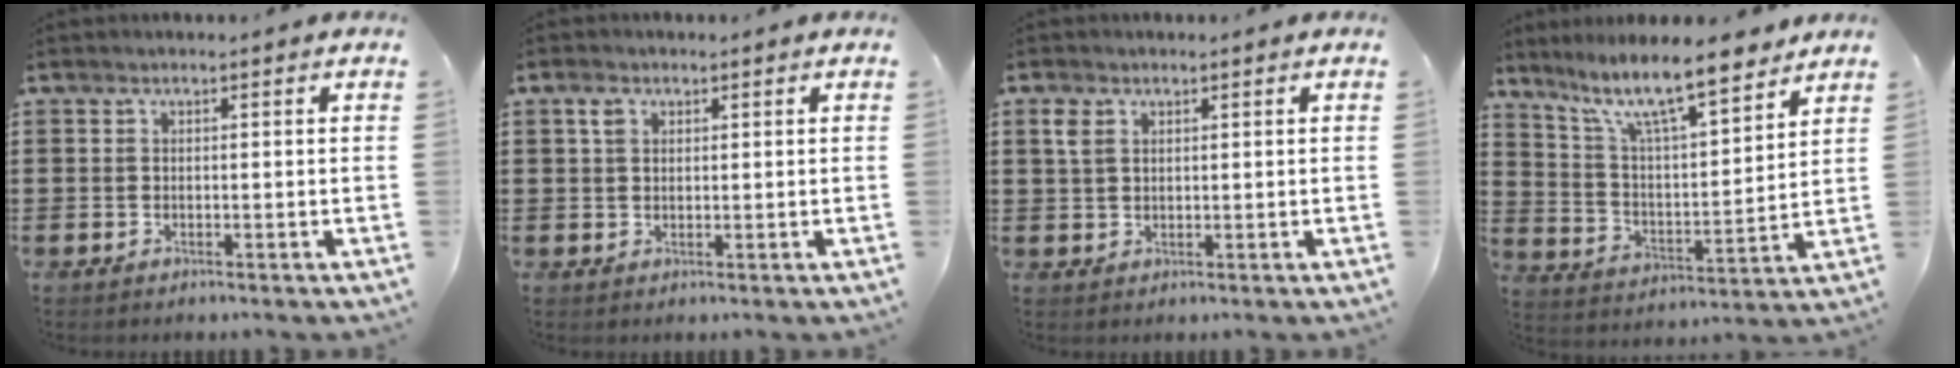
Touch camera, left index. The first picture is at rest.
{"total": 2.1, "force": [1.0, 1.3, 1.3], "torque": [-0.031, 0.006, 0.019]}
{"total": 2.5, "force": [1.2, 1.6, 1.5], "torque": [-0.037, 0.007, 0.022]}
{"total": 10.6, "force": [8.7, 1.6, 5.8], "torque": [-0.133, -0.044, 0.149]}